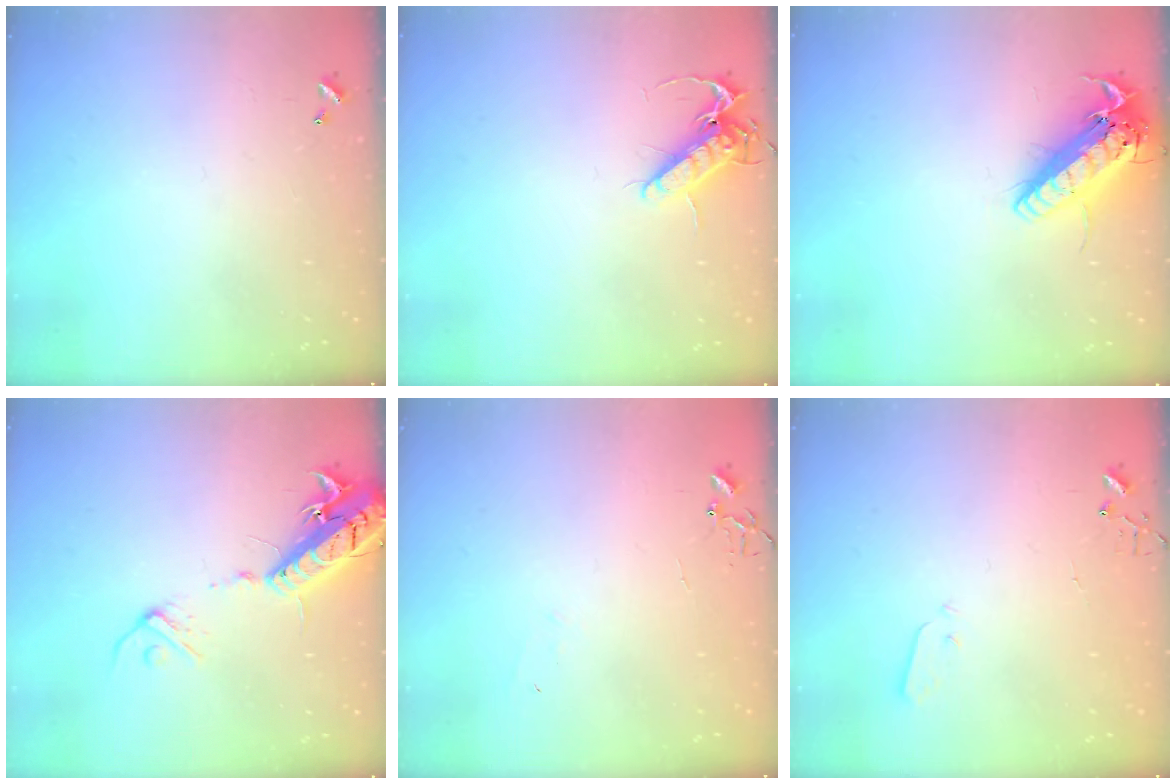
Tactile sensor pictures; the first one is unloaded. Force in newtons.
{"total": 10.9, "press": 10.8, "slide": 1.6}
{"total": 18.2, "press": 17.9, "slide": 3.4}
{"total": 17.4, "press": 17.0, "slide": 3.7}
{"total": 4.3, "press": 4.2, "slide": 0.5}
{"total": 2.0, "press": 2.0, "slide": 0.4}